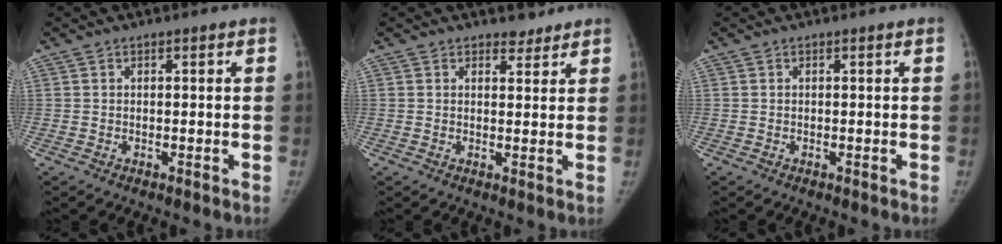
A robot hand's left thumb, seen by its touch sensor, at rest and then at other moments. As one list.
[{"total": 2.5, "force": [2.1, 1.3, 0.4], "torque": [0.010, -0.014, 0.026]}, {"total": 0.0}]